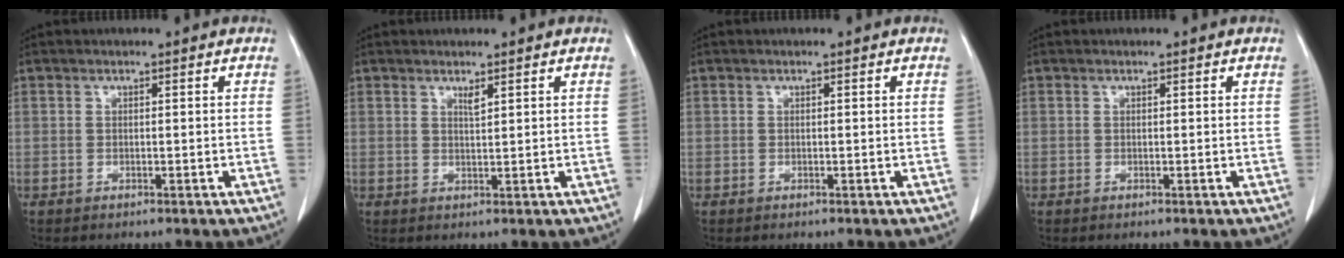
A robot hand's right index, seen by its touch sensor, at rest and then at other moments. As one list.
[{"total": 1.1, "force": [0.8, 0.0, 0.8], "torque": [-0.016, -0.006, 0.016]}, {"total": 0.0}, {"total": 0.0}]